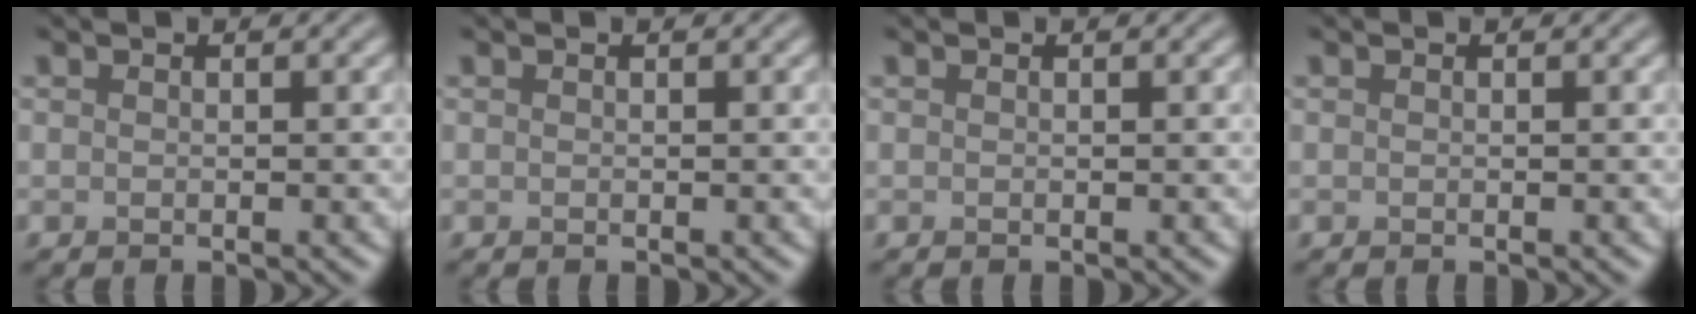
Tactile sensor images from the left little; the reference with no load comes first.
{"total": 0.0}
{"total": 0.0}
{"total": 0.0}